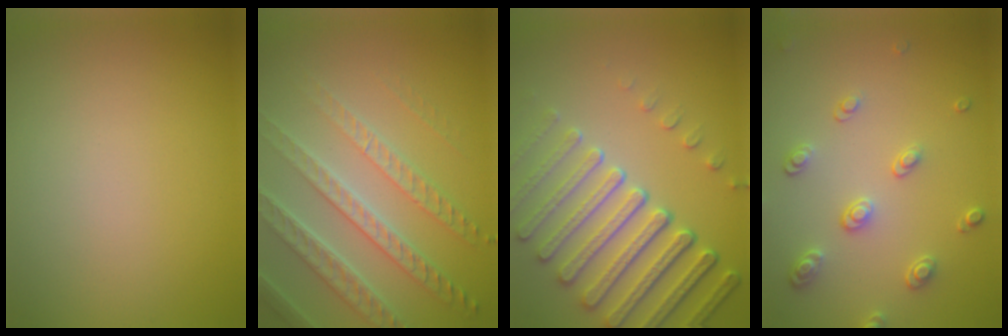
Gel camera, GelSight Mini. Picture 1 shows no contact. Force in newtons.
{"total": 6.6, "press": 4.7, "slide": 4.5}
{"total": 7.5, "press": 5.6, "slide": 5.0}
{"total": 2.6, "press": 2.5, "slide": 0.8}